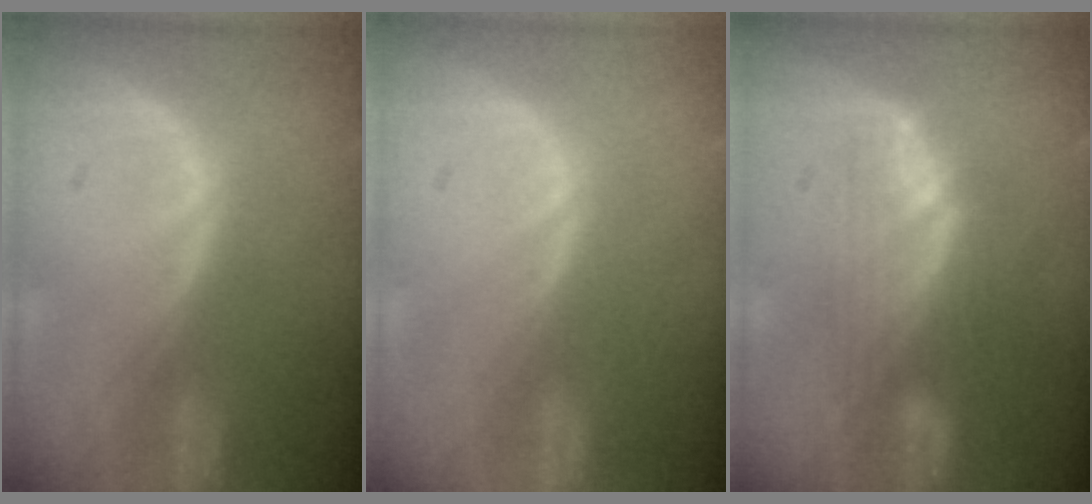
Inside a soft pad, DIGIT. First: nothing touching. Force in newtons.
{"total": 0.0}
{"total": 5.7, "press": 5.6, "slide": 0.6}